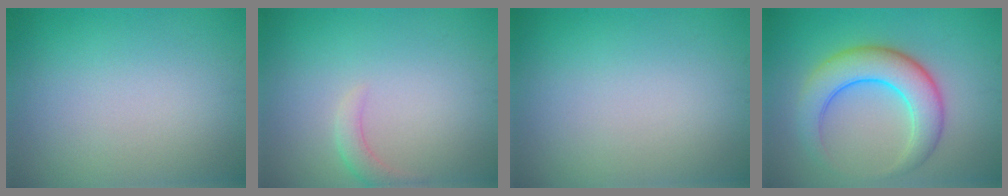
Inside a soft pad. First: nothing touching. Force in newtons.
{"total": 1.6, "press": 1.6, "slide": 0.3}
{"total": 0.0}
{"total": 6.2, "press": 6.2, "slide": 0.2}